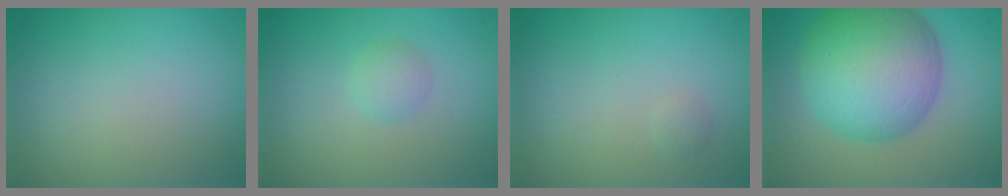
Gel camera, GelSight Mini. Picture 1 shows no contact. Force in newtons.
{"total": 1.4, "press": 1.4, "slide": 0.0}
{"total": 0.6, "press": 0.6, "slide": 0.1}
{"total": 11.7, "press": 11.7, "slide": 0.1}